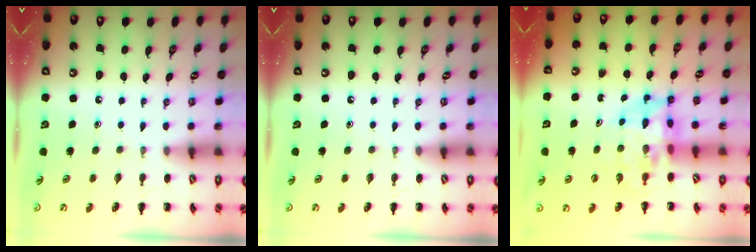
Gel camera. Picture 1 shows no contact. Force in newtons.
{"total": 0.0}
{"total": 9.0, "press": 8.5, "slide": 3.0}